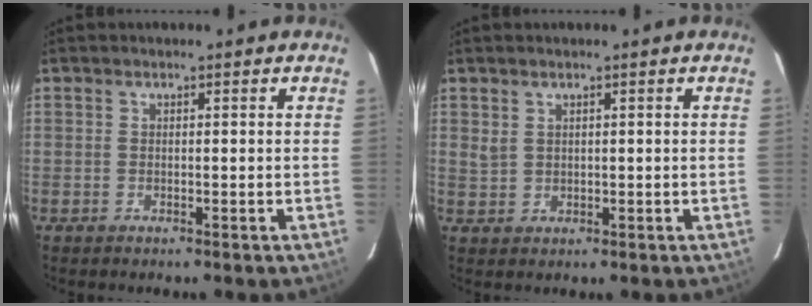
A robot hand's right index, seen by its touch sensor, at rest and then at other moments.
{"total": 1.9, "force": [1.3, 1.3, 0.6], "torque": [-0.009, 0.001, 0.030]}